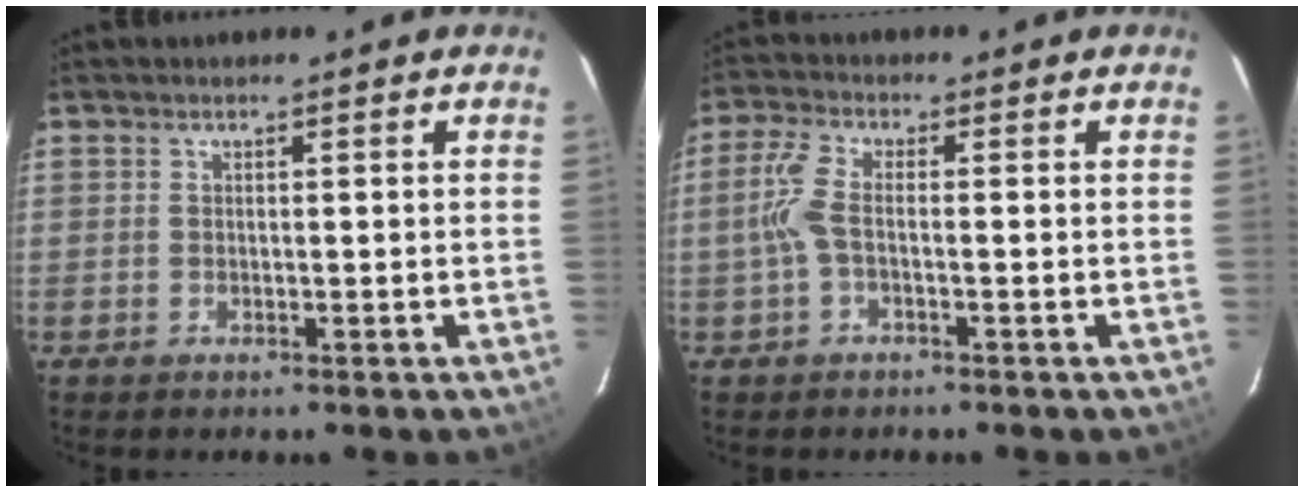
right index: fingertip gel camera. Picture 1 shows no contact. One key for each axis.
{"total": 4.3, "fx": -0.8, "fy": 1.2, "fz": 4.1, "tx": -0.097, "ty": 0.007, "tz": -0.017}